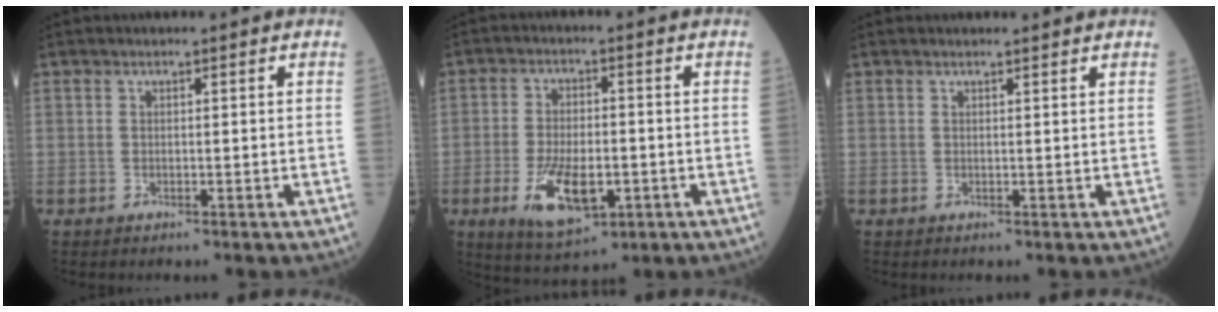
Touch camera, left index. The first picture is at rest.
{"total": 9.4, "force": [-3.1, 4.1, 7.9], "torque": [-0.156, -0.012, -0.046]}
{"total": 1.7, "force": [1.7, 0.0, 0.2], "torque": [-0.008, 0.003, 0.020]}